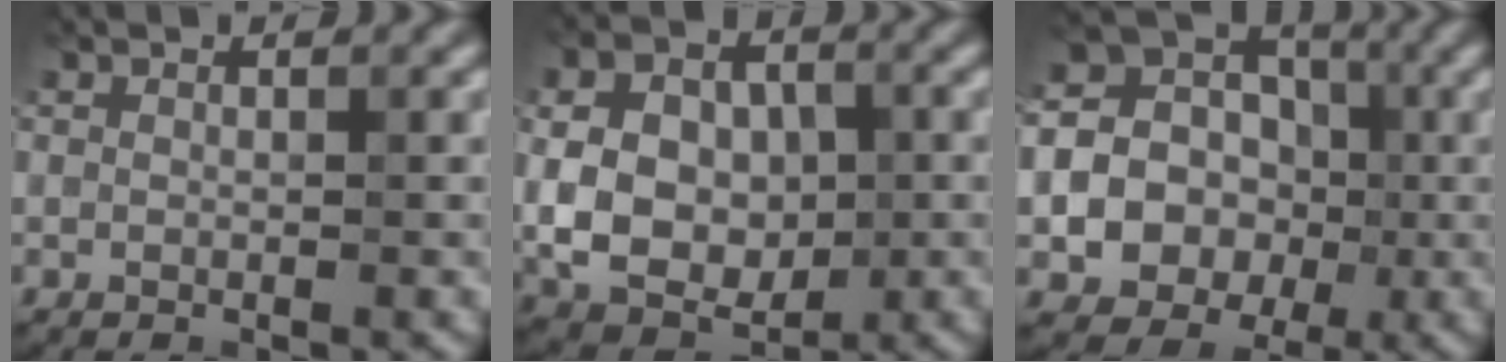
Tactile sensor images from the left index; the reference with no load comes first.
{"total": 8.6, "force": [-0.1, 6.5, 5.7], "torque": [-0.099, -0.006, 0.000]}
{"total": 13.6, "force": [-1.3, 12.4, 5.4], "torque": [-0.121, 0.014, -0.048]}